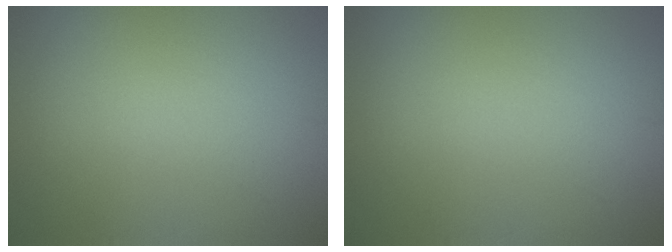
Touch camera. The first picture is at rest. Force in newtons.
{"total": 0.0}